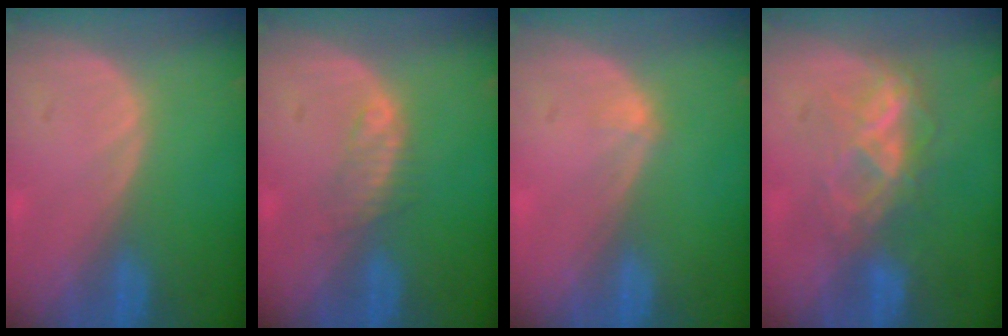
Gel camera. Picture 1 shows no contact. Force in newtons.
{"total": 2.3, "press": 2.3, "slide": 0.2}
{"total": 0.8, "press": 0.6, "slide": 0.5}
{"total": 6.1, "press": 5.8, "slide": 2.0}